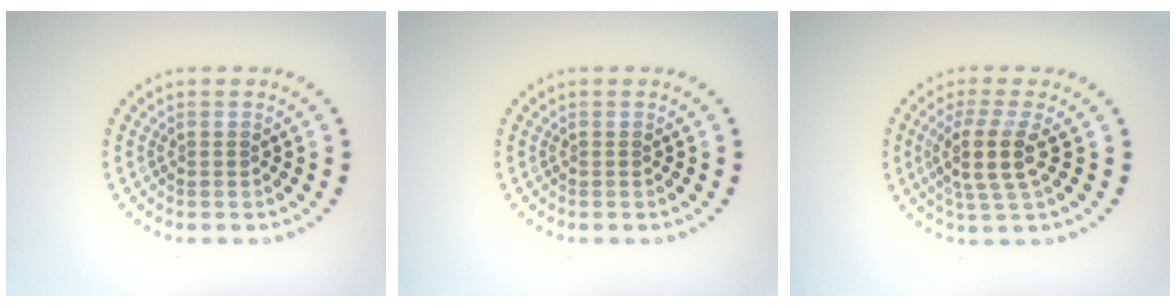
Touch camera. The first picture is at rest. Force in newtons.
{"total": 0.0}
{"total": 3.8, "press": 3.0, "slide": 2.3}